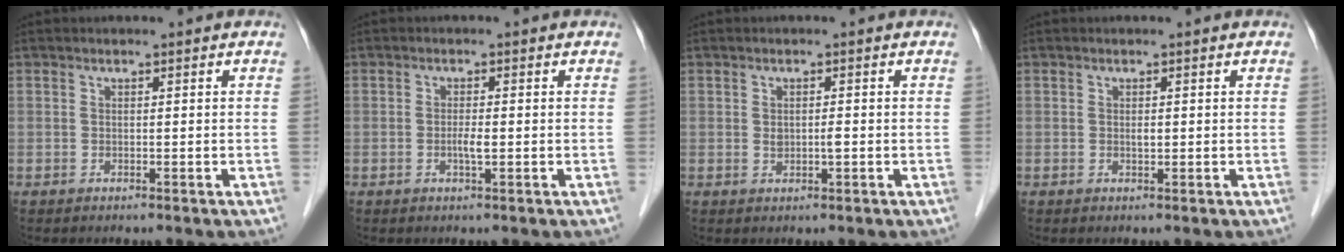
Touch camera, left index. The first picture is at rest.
{"total": 1.7, "force": [-0.4, 0.2, 1.6], "torque": [-0.031, -0.002, -0.007]}
{"total": 1.5, "force": [-0.1, 0.6, 1.4], "torque": [-0.027, -0.002, 0.001]}
{"total": 0.7, "force": [0.1, 0.3, 0.6], "torque": [-0.010, -0.001, -0.001]}